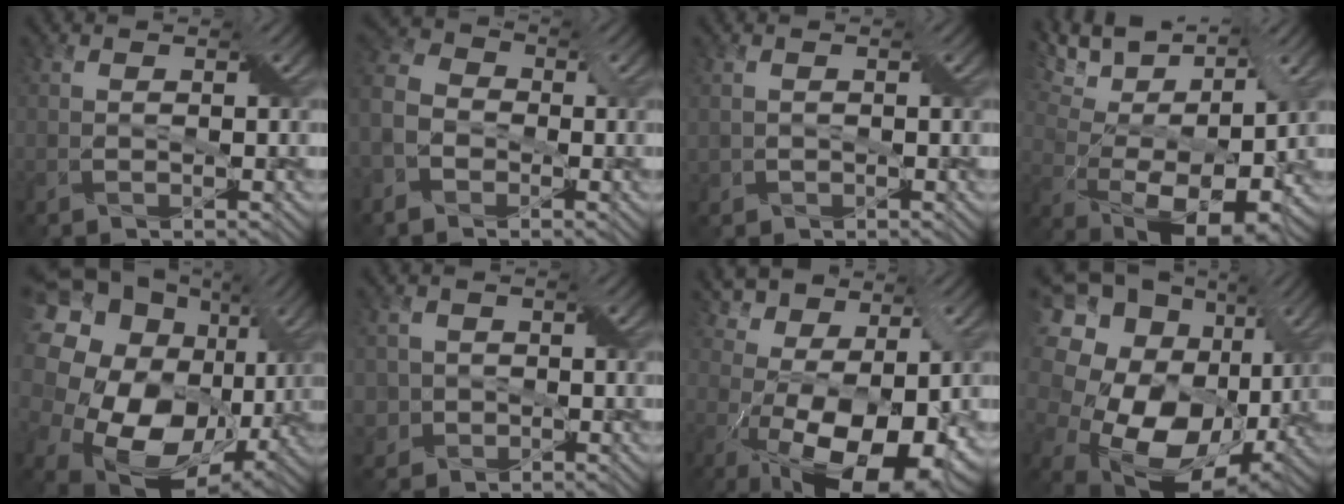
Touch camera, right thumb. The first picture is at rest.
{"total": 6.0, "force": [-2.8, 4.4, 2.9], "torque": [-0.090, -0.002, -0.076]}
{"total": 1.1, "force": [-0.2, 1.0, 0.1], "torque": [-0.005, -0.004, -0.004]}
{"total": 15.4, "force": [8.1, 6.4, 11.4], "torque": [-0.228, 0.038, 0.133]}
{"total": 21.6, "force": [3.7, 16.9, 12.9], "torque": [-0.308, -0.001, 0.083]}
{"total": 3.4, "force": [-0.6, 3.3, 0.4], "torque": [-0.008, 0.007, -0.025]}
{"total": 15.7, "force": [1.1, 9.0, 12.8], "torque": [-0.221, -0.017, 0.048]}
{"total": 20.2, "force": [1.8, 16.3, 11.8], "torque": [-0.268, -0.014, 0.055]}